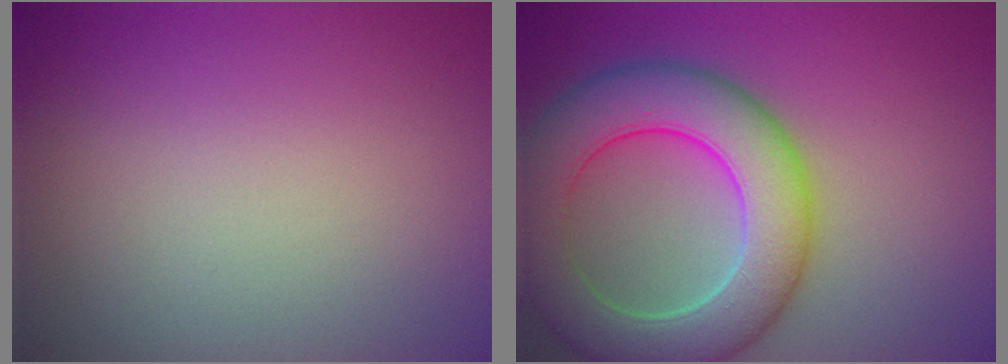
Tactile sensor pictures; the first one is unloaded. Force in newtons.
{"total": 9.0, "press": 9.0, "slide": 0.6}